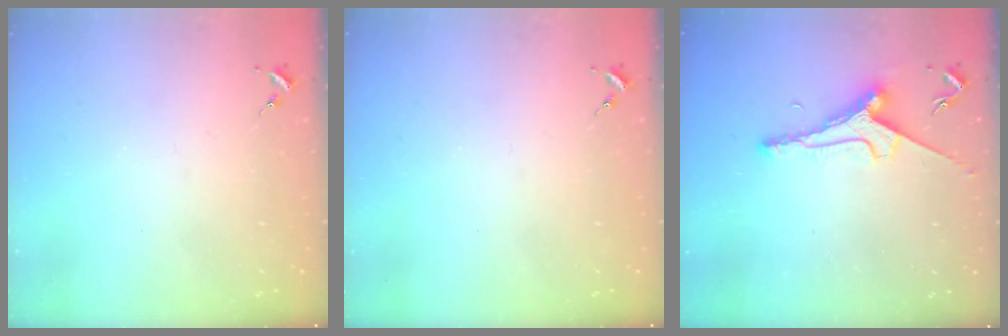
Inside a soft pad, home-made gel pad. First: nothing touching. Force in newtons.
{"total": 0.0}
{"total": 8.1, "press": 8.1, "slide": 0.7}